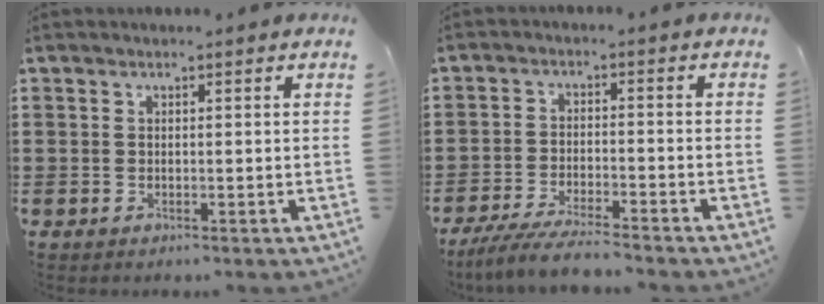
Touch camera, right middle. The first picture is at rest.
{"total": 5.4, "force": [-5.0, 0.2, 2.1], "torque": [-0.054, -0.014, -0.098]}